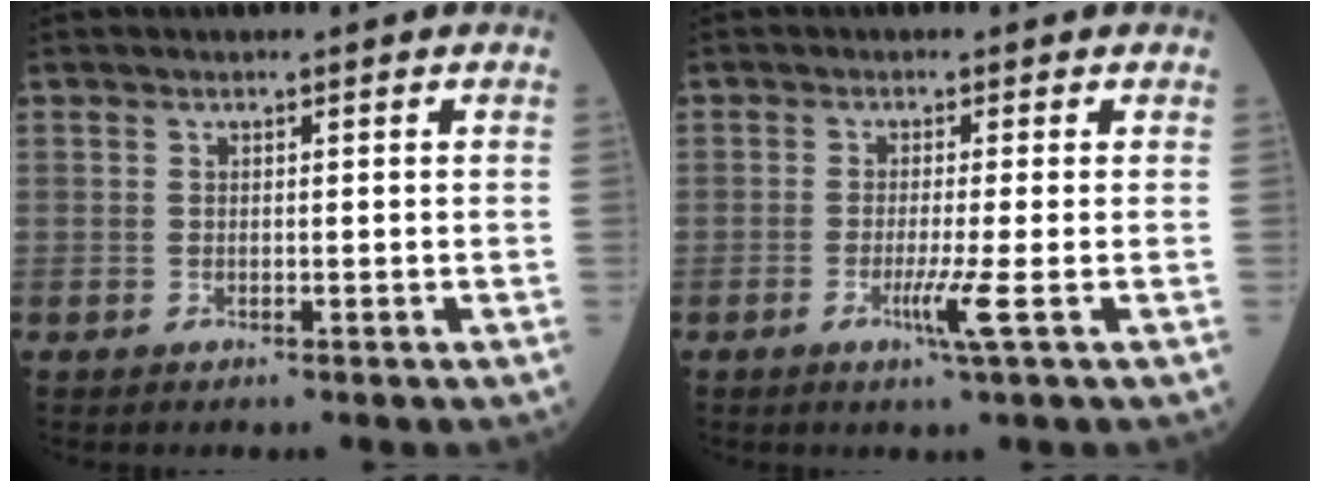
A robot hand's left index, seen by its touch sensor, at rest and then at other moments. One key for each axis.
{"total": 3.5, "fx": -1.3, "fy": -1.0, "fz": 3.1, "tx": -0.067, "ty": -0.011, "tz": -0.026}